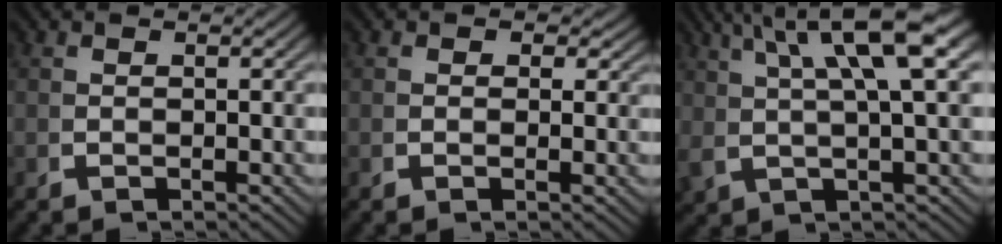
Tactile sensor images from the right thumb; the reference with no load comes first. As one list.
[{"total": 1.9, "force": [0.9, 1.6, 0.7], "torque": [-0.007, -0.004, 0.010]}, {"total": 7.5, "force": [4.2, 2.2, 5.8], "torque": [-0.077, 0.025, 0.065]}]